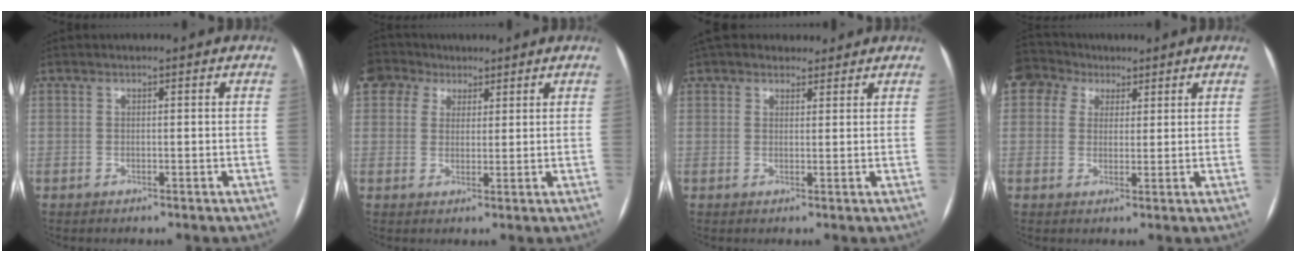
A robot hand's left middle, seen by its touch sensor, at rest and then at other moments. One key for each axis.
{"total": 6.3, "fx": 4.1, "fy": 4.5, "fz": 1.4, "tx": -0.038, "ty": 0.033, "tz": 0.080}
{"total": 6.4, "fx": 5.6, "fy": 2.9, "fz": 1.3, "tx": -0.010, "ty": 0.032, "tz": 0.083}
{"total": 6.4, "fx": 3.6, "fy": 5.0, "fz": 1.8, "tx": -0.044, "ty": 0.038, "tz": 0.069}